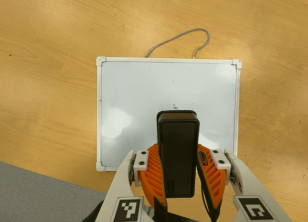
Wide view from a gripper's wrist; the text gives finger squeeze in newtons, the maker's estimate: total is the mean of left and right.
{"total": 8.8, "left": 7.4, "right": 10.3}